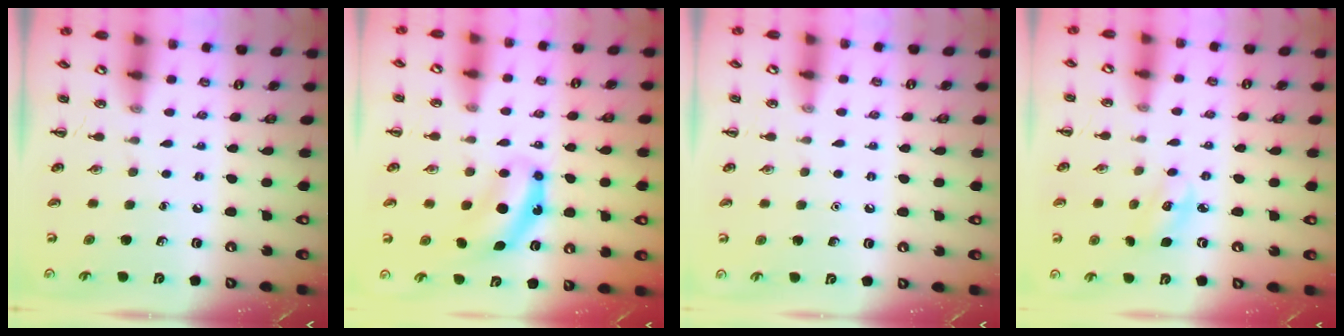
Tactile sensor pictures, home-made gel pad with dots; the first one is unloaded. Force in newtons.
{"total": 7.4, "press": 7.4, "slide": 0.2}
{"total": 1.5, "press": 1.5, "slide": 0.1}
{"total": 3.7, "press": 3.6, "slide": 0.8}